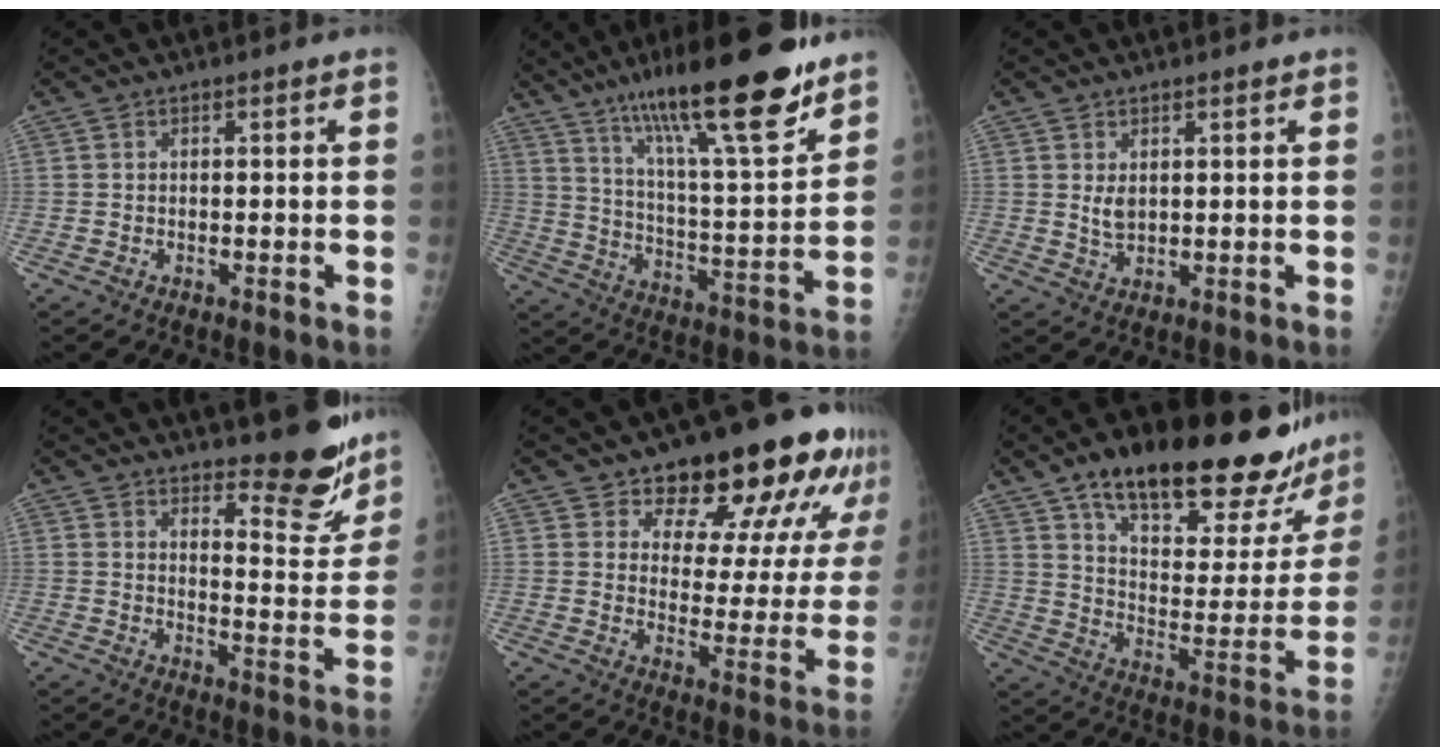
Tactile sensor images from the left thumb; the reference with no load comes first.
{"total": 24.1, "force": [16.5, 4.4, 17.0], "torque": [-0.257, -0.073, 0.271]}
{"total": 2.9, "force": [1.2, 1.6, 2.1], "torque": [-0.033, -0.013, 0.027]}
{"total": 11.6, "force": [9.7, 3.3, 5.3], "torque": [-0.037, -0.092, 0.132]}
{"total": 19.9, "force": [13.8, 8.9, 11.2], "torque": [-0.101, -0.064, 0.176]}
{"total": 30.0, "force": [20.9, 9.9, 19.1], "torque": [-0.245, -0.070, 0.308]}